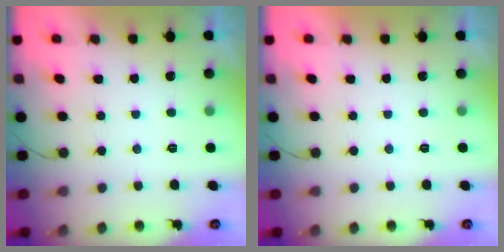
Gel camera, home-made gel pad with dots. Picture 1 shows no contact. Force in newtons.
{"total": 1.7, "press": 1.7, "slide": 0.0}